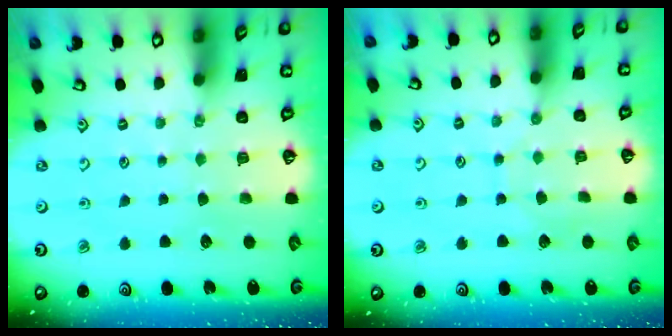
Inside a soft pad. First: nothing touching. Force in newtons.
{"total": 4.3, "press": 4.3, "slide": 0.2}